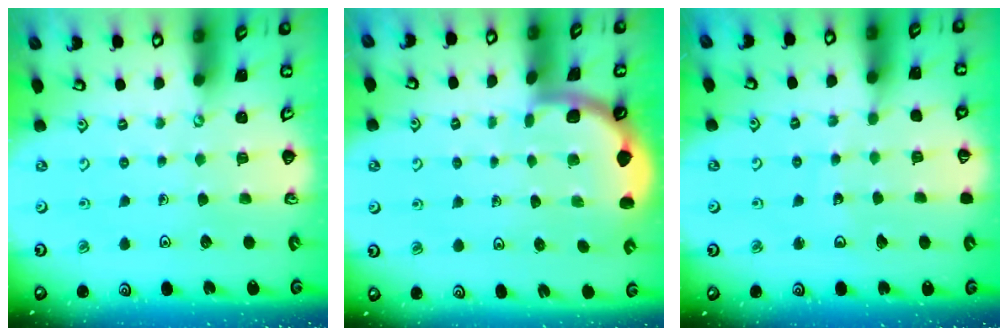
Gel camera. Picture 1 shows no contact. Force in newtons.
{"total": 1.7, "press": 1.7, "slide": 0.0}
{"total": 3.6, "press": 3.6, "slide": 0.6}